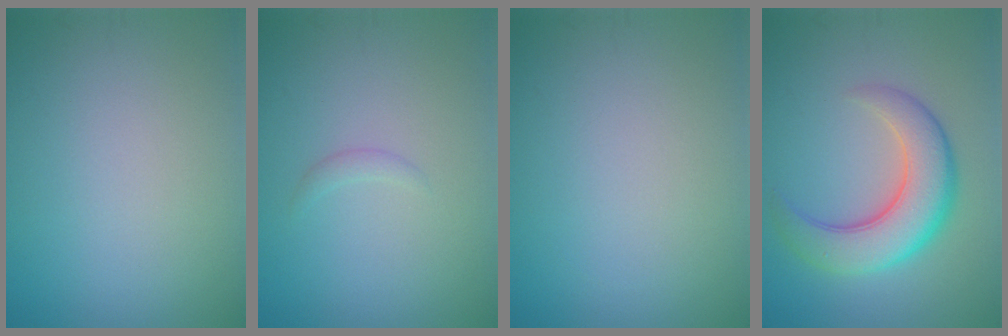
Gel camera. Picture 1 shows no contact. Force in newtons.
{"total": 0.7, "press": 0.7, "slide": 0.1}
{"total": 0.0}
{"total": 6.6, "press": 6.5, "slide": 0.5}